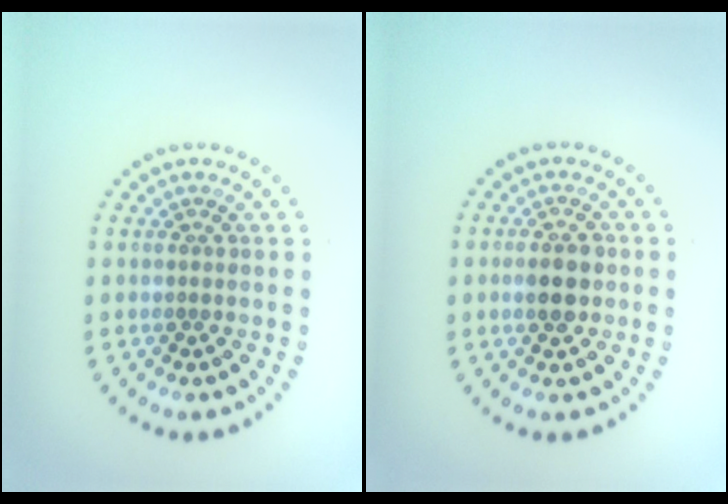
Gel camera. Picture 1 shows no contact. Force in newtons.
{"total": 2.9, "press": 2.9, "slide": 0.1}